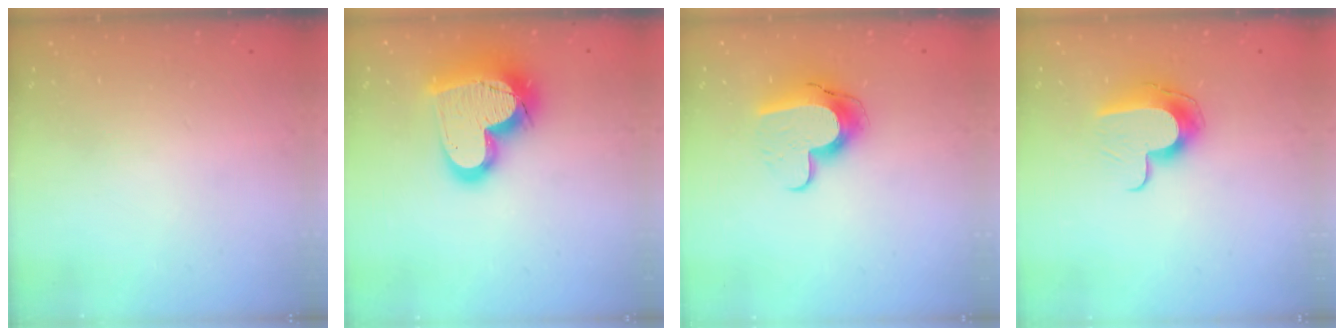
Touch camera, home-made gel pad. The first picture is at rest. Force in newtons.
{"total": 23.0, "press": 22.9, "slide": 1.8}
{"total": 11.6, "press": 11.5, "slide": 0.9}
{"total": 10.6, "press": 10.5, "slide": 0.4}